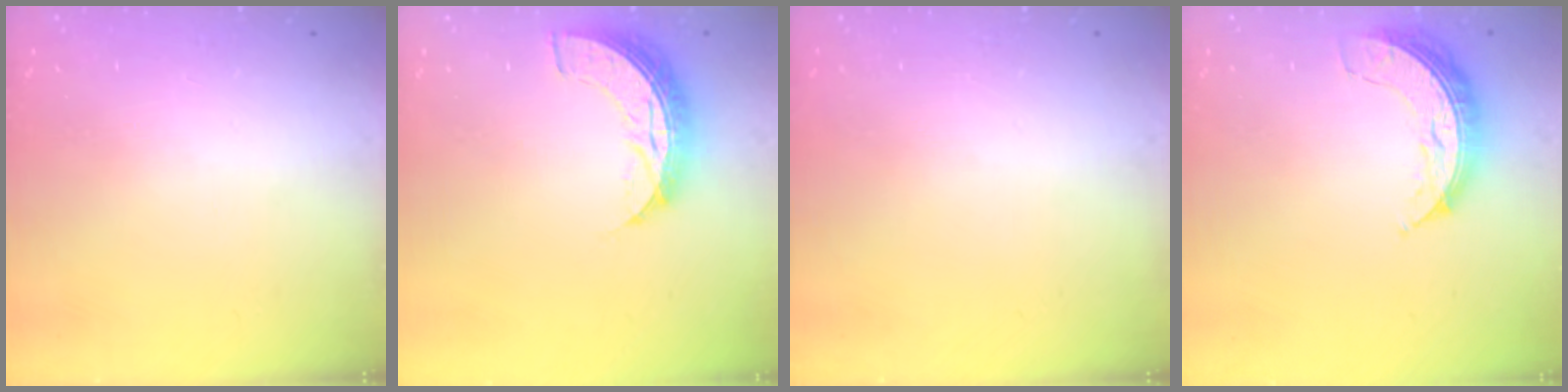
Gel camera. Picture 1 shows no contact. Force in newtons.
{"total": 8.3, "press": 8.3, "slide": 0.4}
{"total": 0.0}
{"total": 7.2, "press": 7.2, "slide": 0.4}